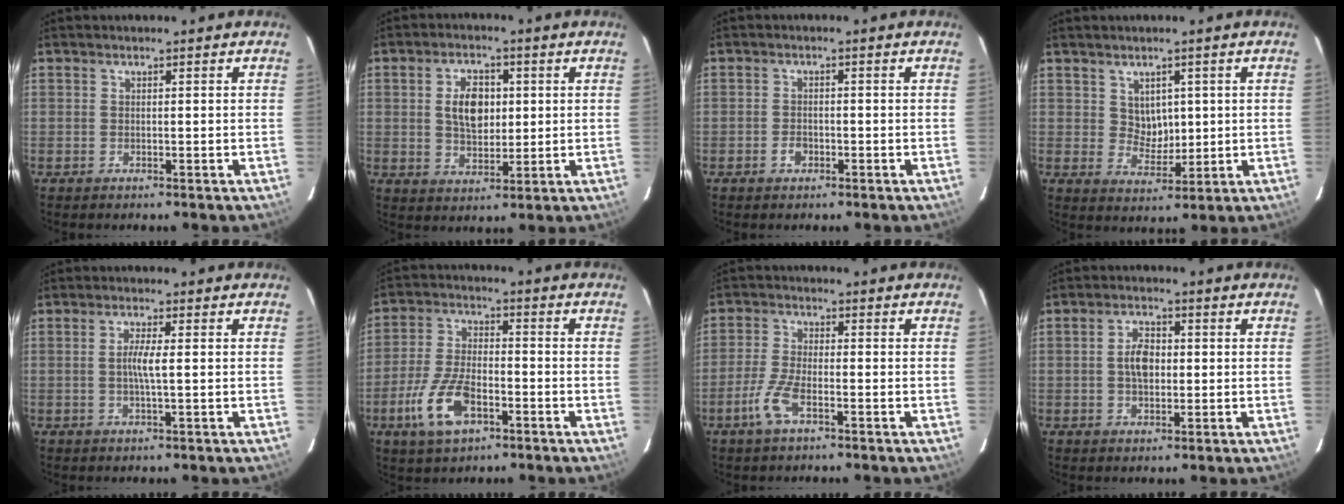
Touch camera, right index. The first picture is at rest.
{"total": 7.6, "force": [1.3, 4.7, 5.8], "torque": [-0.104, 0.010, 0.027]}
{"total": 2.1, "force": [-1.1, 1.5, 1.0], "torque": [-0.019, 0.003, -0.018]}
{"total": 4.4, "force": [1.4, 3.8, 1.8], "torque": [-0.025, 0.002, 0.033]}
{"total": 3.1, "force": [-0.2, 0.0, 3.1], "torque": [-0.059, -0.001, -0.005]}
{"total": 11.6, "force": [-5.4, 5.6, 8.7], "torque": [-0.192, -0.006, -0.096]}
{"total": 6.1, "force": [-3.2, 2.0, 4.8], "torque": [-0.115, -0.003, -0.064]}
{"total": 4.8, "force": [0.0, 3.1, 3.7], "torque": [-0.069, 0.009, 0.001]}